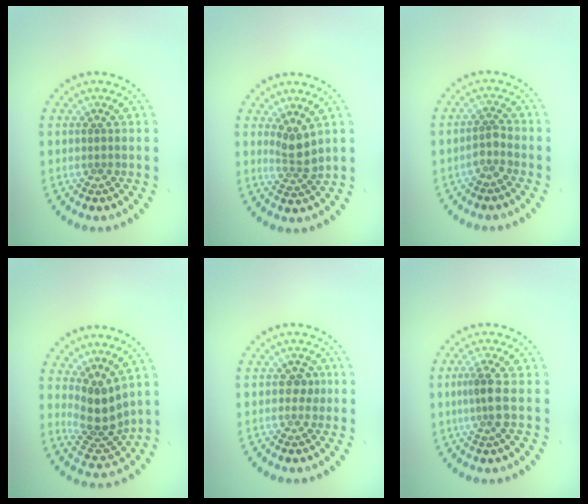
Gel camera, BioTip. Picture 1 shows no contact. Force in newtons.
{"total": 2.2, "press": 1.8, "slide": 1.3}
{"total": 1.5, "press": 1.2, "slide": 1.0}
{"total": 3.9, "press": 3.0, "slide": 2.5}
{"total": 1.1, "press": 1.0, "slide": 0.4}
{"total": 2.3, "press": 1.8, "slide": 1.5}